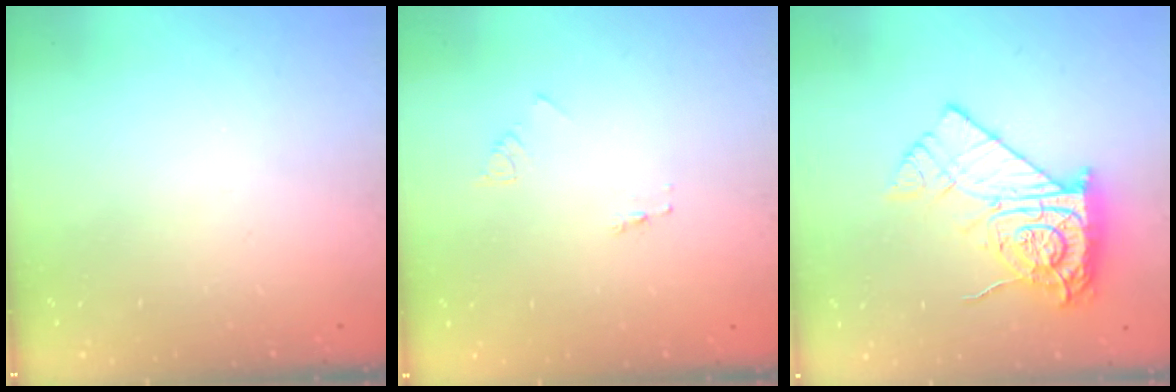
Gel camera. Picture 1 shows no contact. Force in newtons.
{"total": 1.7, "press": 1.7, "slide": 0.2}
{"total": 15.4, "press": 15.4, "slide": 1.3}